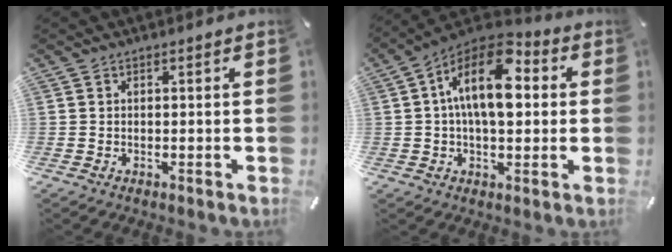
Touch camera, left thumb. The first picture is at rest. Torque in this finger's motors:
{"motor_torque": [0.81, 1.00, 1.73, -1.04, 0.55]}